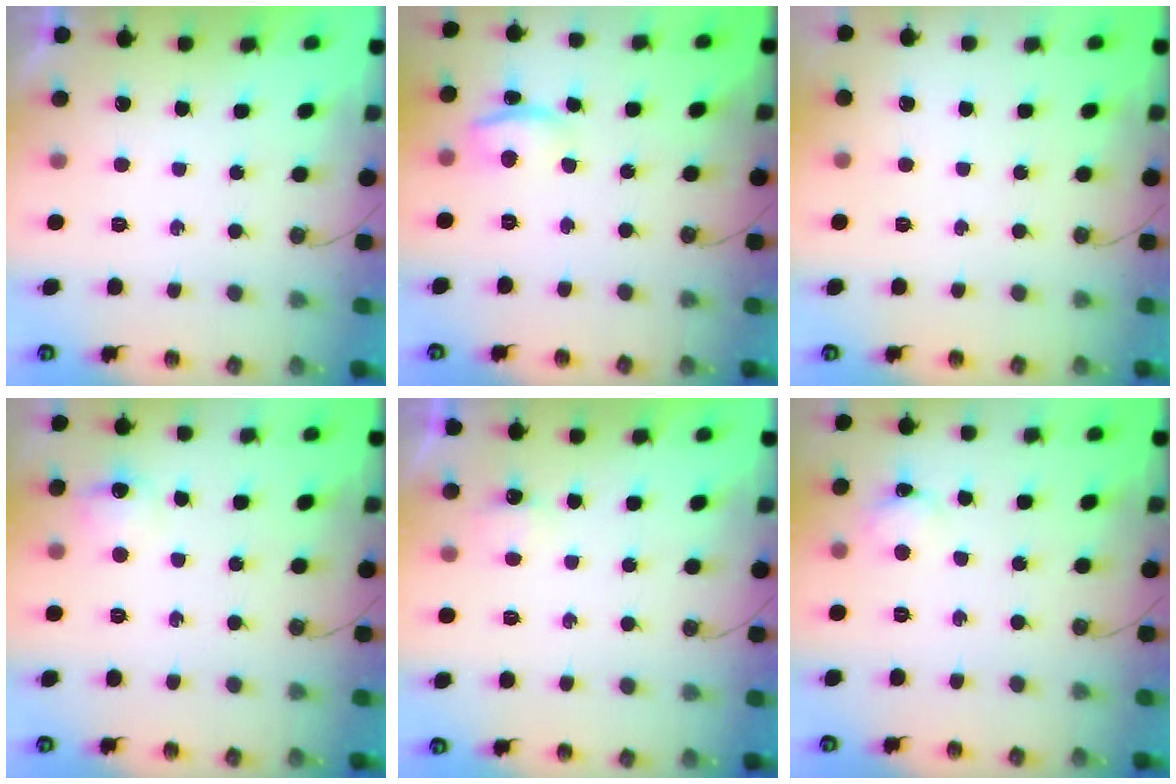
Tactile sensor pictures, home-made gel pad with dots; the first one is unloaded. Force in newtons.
{"total": 3.4, "press": 2.7, "slide": 2.1}
{"total": 0.0}
{"total": 7.3, "press": 7.2, "slide": 1.0}
{"total": 2.5, "press": 2.4, "slide": 0.5}
{"total": 3.0, "press": 3.0, "slide": 0.4}